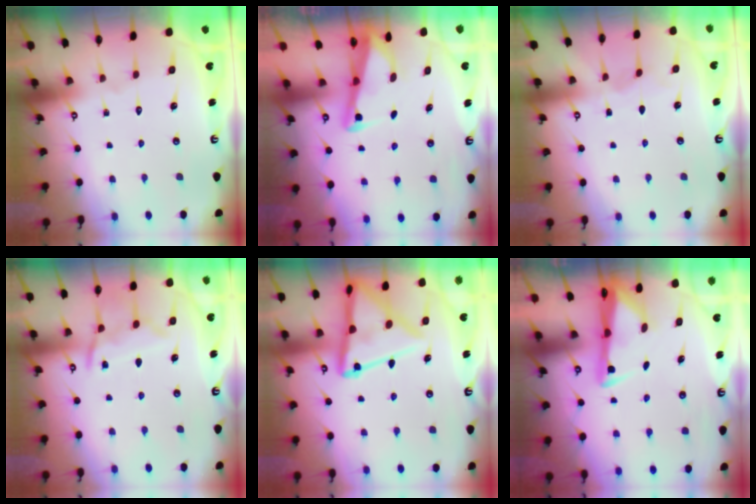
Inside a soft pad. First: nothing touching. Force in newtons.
{"total": 2.8, "press": 2.8, "slide": 0.3}
{"total": 3.3, "press": 3.3, "slide": 0.0}
{"total": 10.7, "press": 10.6, "slide": 1.2}
{"total": 16.5, "press": 16.5, "slide": 1.5}
{"total": 3.2, "press": 3.1, "slide": 0.8}